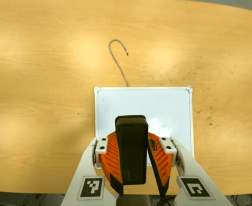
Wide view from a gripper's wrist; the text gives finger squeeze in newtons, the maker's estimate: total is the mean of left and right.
{"total": 9.6, "left": 9.7, "right": 9.5}